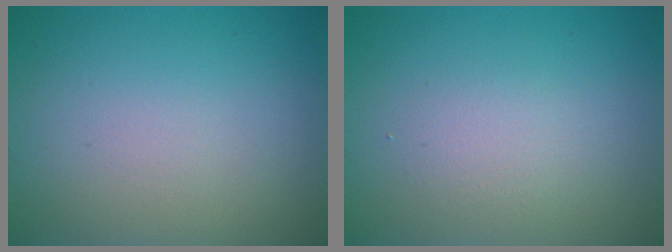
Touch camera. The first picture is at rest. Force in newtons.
{"total": 1.6, "press": 1.6, "slide": 0.0}